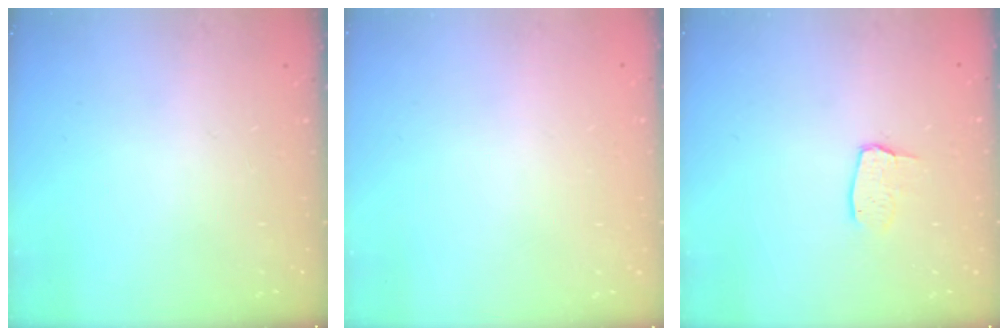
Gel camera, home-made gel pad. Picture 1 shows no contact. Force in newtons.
{"total": 0.0}
{"total": 3.0, "press": 3.0, "slide": 0.2}